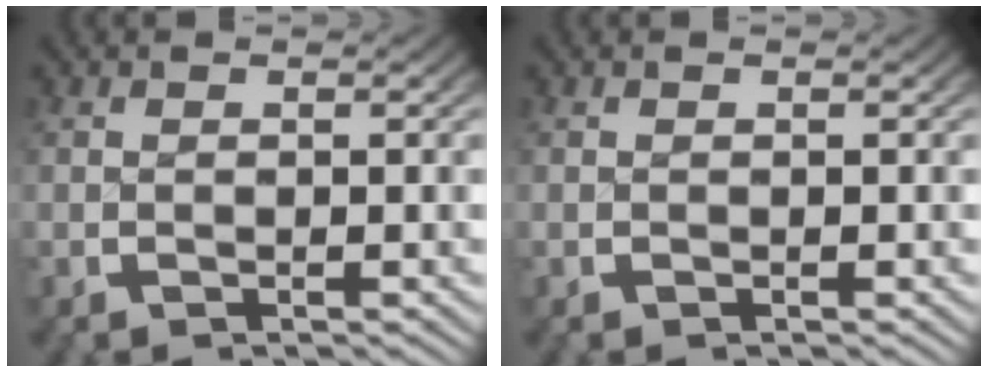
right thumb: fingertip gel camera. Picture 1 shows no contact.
{"total": 0.0}